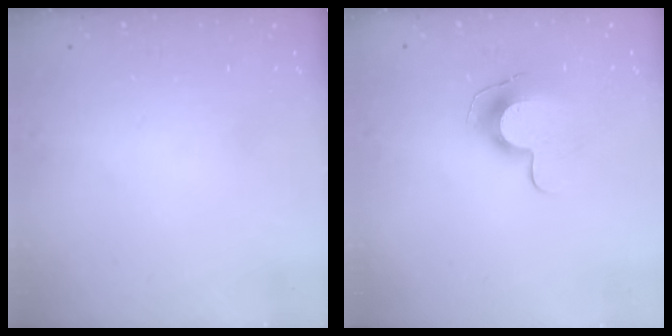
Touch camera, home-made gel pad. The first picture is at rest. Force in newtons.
{"total": 9.6, "press": 9.6, "slide": 0.1}